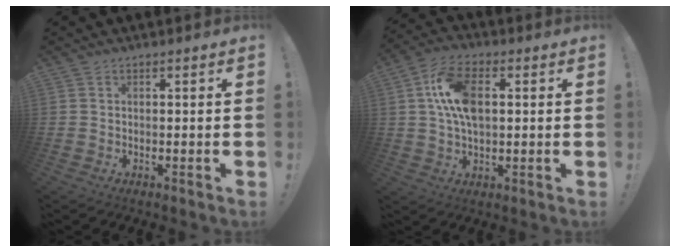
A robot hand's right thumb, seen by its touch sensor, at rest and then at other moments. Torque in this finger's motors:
{"motor_torque": [1.54, 2.42, 0.57, -0.37, 0.45]}